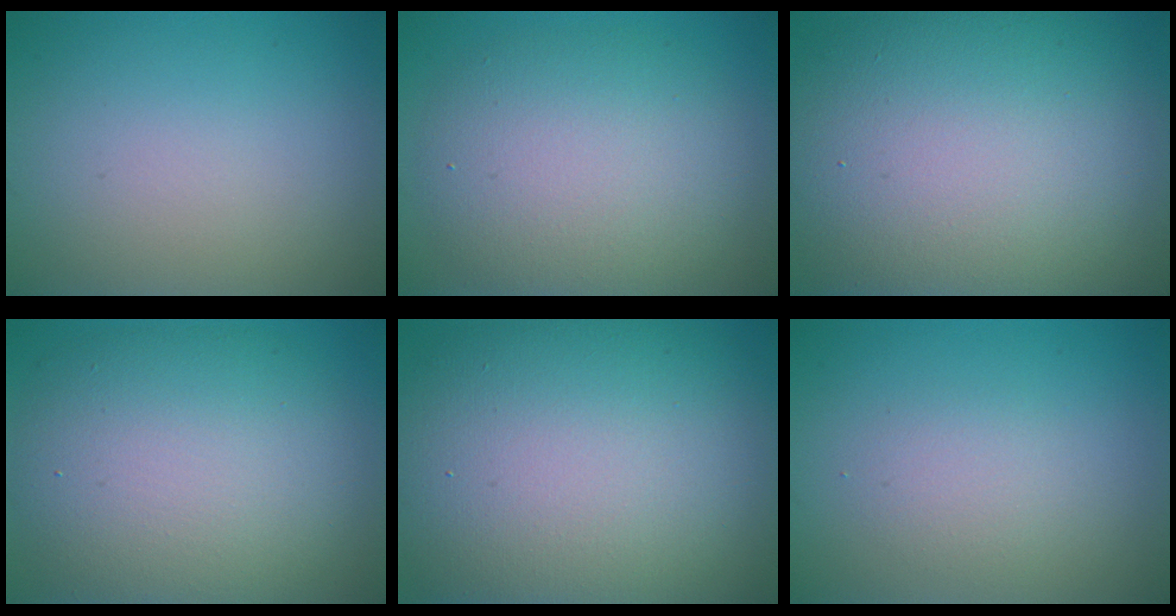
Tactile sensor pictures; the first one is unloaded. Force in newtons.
{"total": 7.5, "press": 7.5, "slide": 0.3}
{"total": 15.6, "press": 15.6, "slide": 1.5}
{"total": 10.6, "press": 10.6, "slide": 0.6}
{"total": 15.8, "press": 15.8, "slide": 0.6}
{"total": 1.7, "press": 1.7, "slide": 0.0}